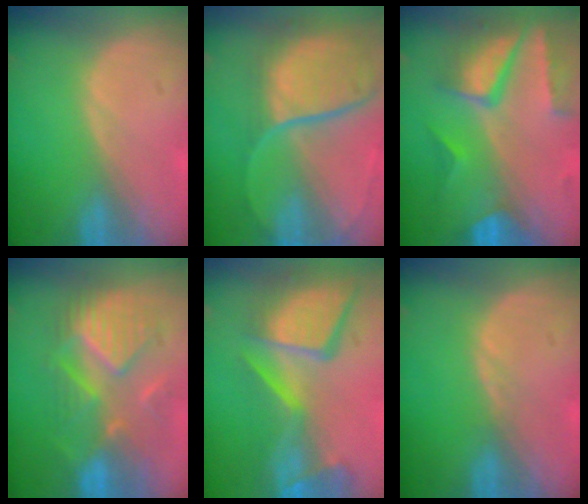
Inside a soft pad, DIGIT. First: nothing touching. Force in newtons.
{"total": 11.7, "press": 9.7, "slide": 6.5}
{"total": 10.4, "press": 8.7, "slide": 5.7}
{"total": 9.6, "press": 9.3, "slide": 2.2}
{"total": 13.9, "press": 11.3, "slide": 8.1}
{"total": 0.7, "press": 0.7, "slide": 0.2}